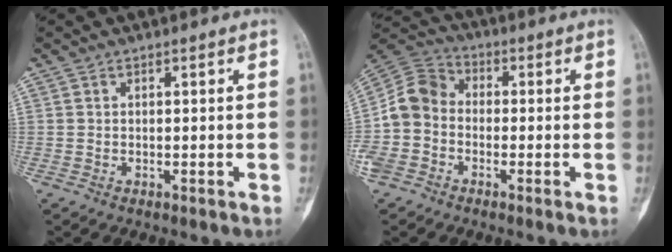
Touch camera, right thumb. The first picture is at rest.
{"total": 10.4, "force": [-3.0, 8.5, 5.2], "torque": [-0.102, 0.040, -0.069]}